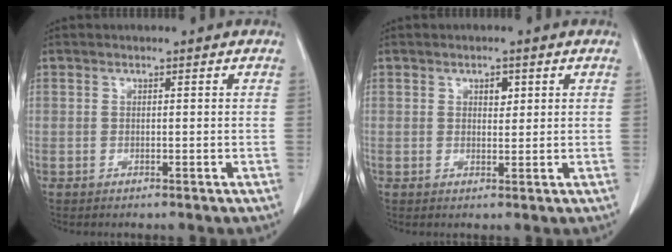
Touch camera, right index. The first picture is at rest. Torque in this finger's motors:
{"motor_torque": [0.12, -0.06, 0.01, 0.03]}